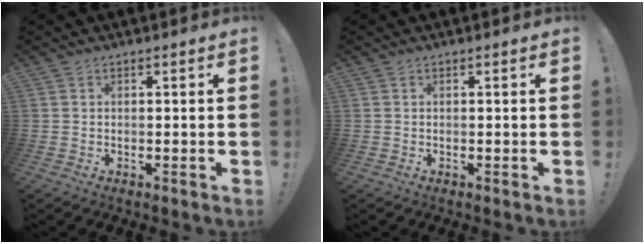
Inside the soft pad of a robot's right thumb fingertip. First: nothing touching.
{"total": 0.0}